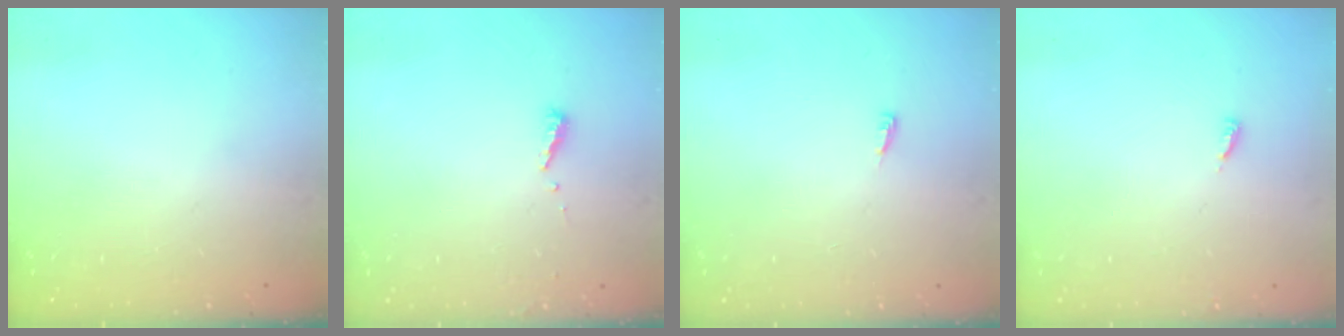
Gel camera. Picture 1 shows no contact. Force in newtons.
{"total": 5.3, "press": 5.3, "slide": 0.5}
{"total": 3.3, "press": 3.3, "slide": 0.8}
{"total": 2.9, "press": 2.9, "slide": 0.2}